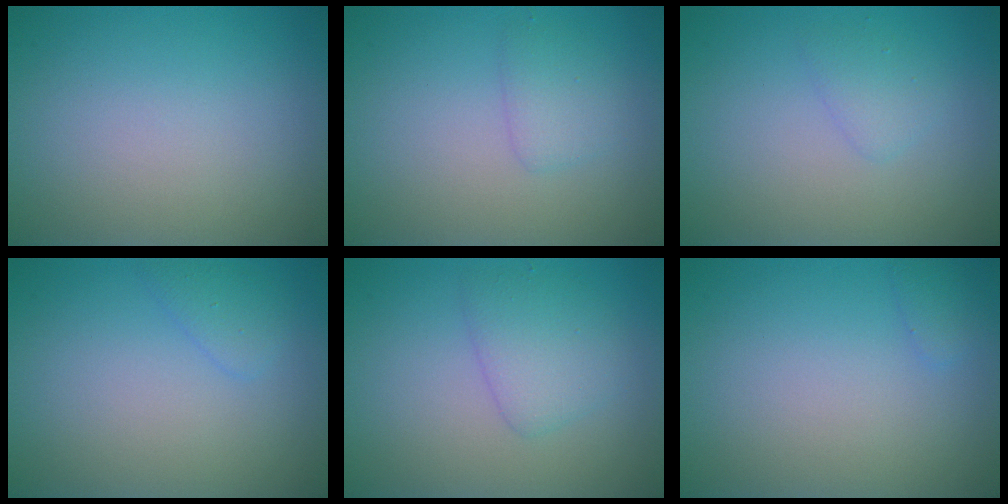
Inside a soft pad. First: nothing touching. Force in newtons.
{"total": 1.6, "press": 1.6, "slide": 0.1}
{"total": 1.3, "press": 1.3, "slide": 0.1}
{"total": 1.3, "press": 1.3, "slide": 0.0}
{"total": 2.6, "press": 2.6, "slide": 0.1}
{"total": 0.8, "press": 0.8, "slide": 0.0}